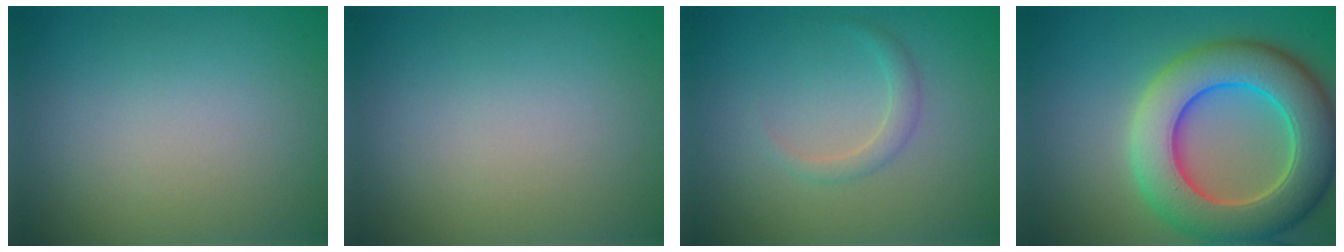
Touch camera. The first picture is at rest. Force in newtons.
{"total": 0.0}
{"total": 1.4, "press": 1.4, "slide": 0.1}
{"total": 10.3, "press": 10.3, "slide": 0.9}